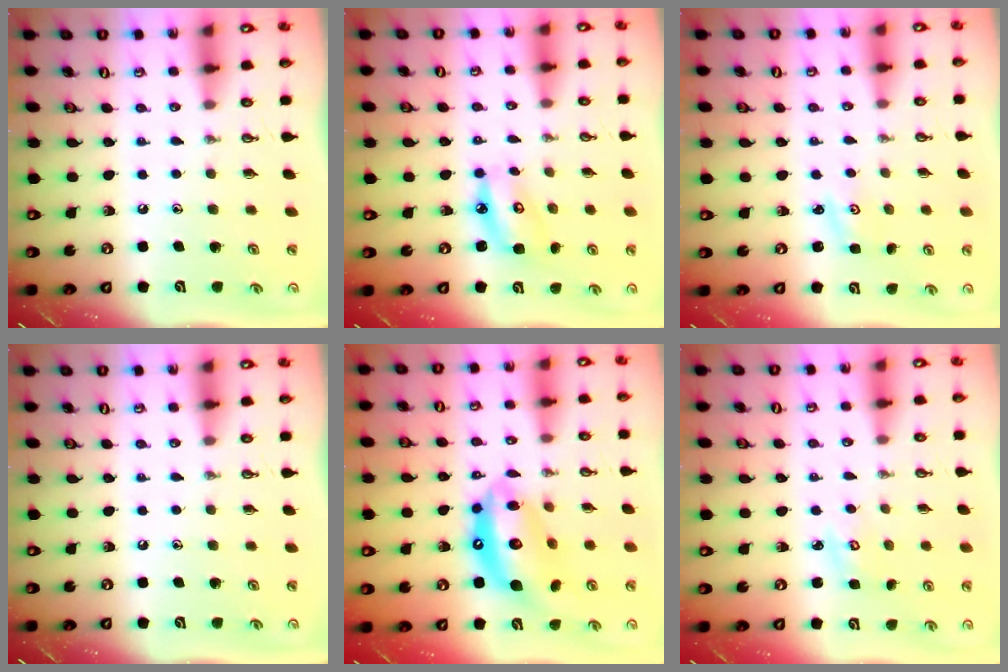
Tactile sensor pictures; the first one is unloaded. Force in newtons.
{"total": 7.0, "press": 7.0, "slide": 0.5}
{"total": 1.4, "press": 1.4, "slide": 0.3}
{"total": 0.0}
{"total": 15.9, "press": 15.8, "slide": 1.6}
{"total": 3.1, "press": 3.1, "slide": 0.3}